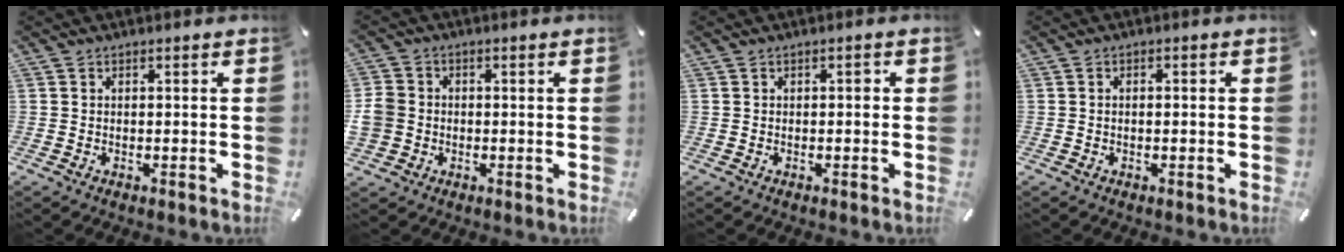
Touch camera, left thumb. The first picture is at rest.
{"total": 5.3, "force": [-0.2, 5.0, 1.7], "torque": [-0.049, 0.010, -0.002]}
{"total": 1.1, "force": [0.0, 0.7, 0.9], "torque": [-0.018, 0.007, -0.003]}
{"total": 0.8, "force": [-0.3, 0.4, 0.7], "torque": [-0.013, 0.001, -0.005]}